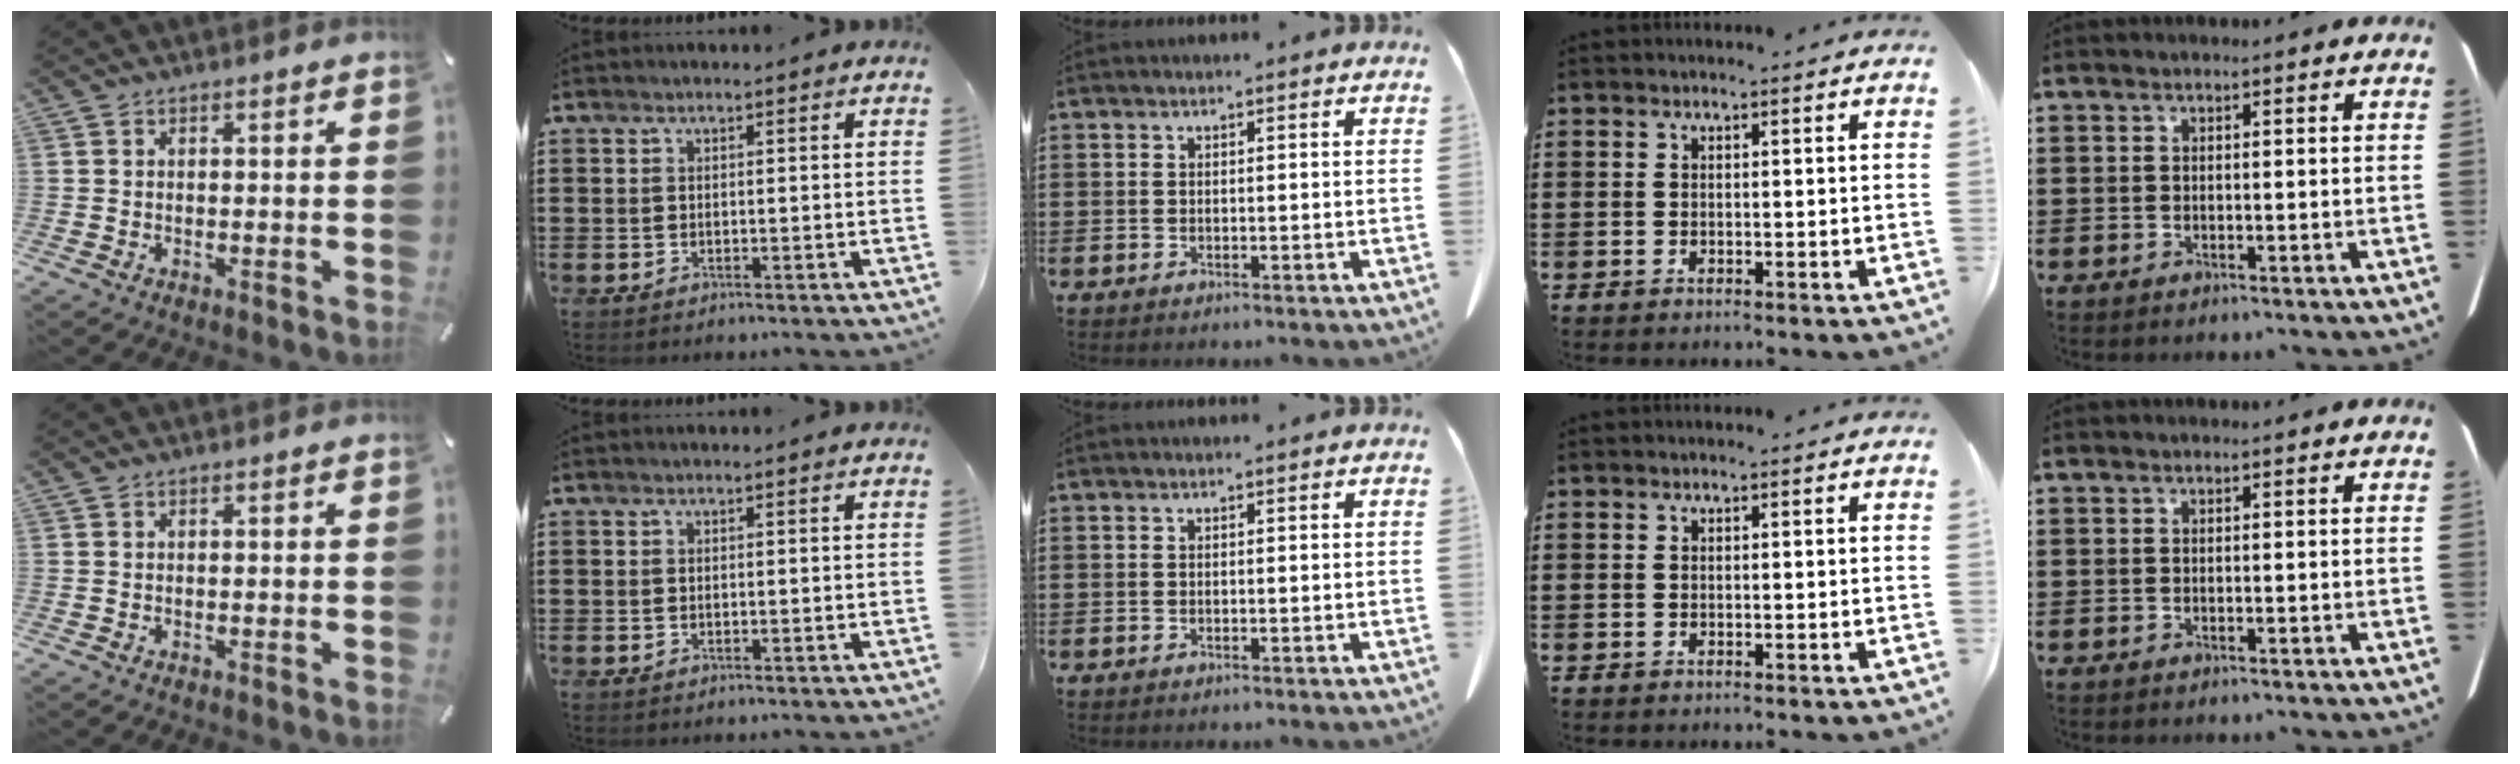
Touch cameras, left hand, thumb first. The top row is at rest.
{}